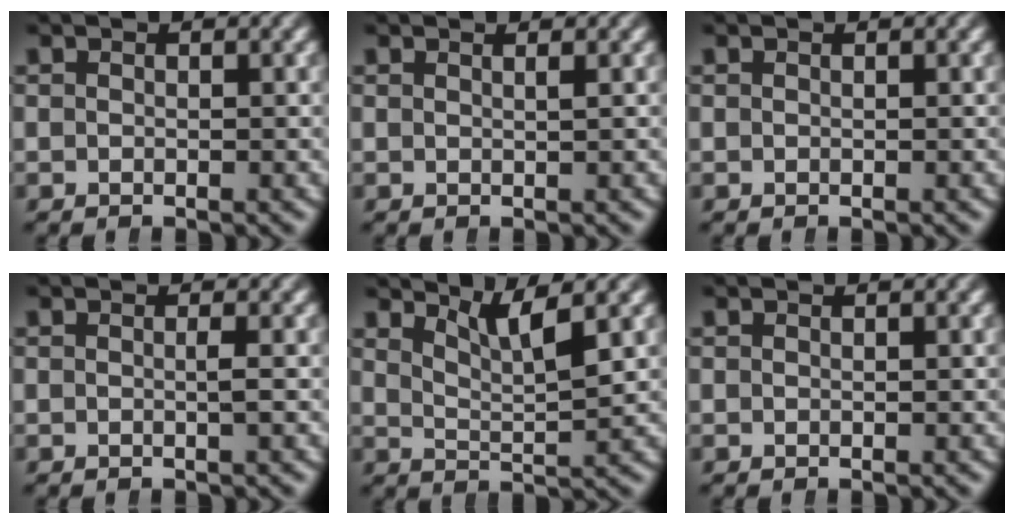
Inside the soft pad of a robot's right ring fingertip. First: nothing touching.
{"total": 0.8, "force": [0.5, -0.6, 0.2], "torque": [-0.005, -0.004, 0.010]}
{"total": 0.0}
{"total": 0.5, "force": [0.0, -0.3, 0.4], "torque": [-0.013, -0.003, -0.001]}
{"total": 3.8, "force": [3.0, 0.3, 2.3], "torque": [-0.052, -0.010, 0.053]}
{"total": 0.0}